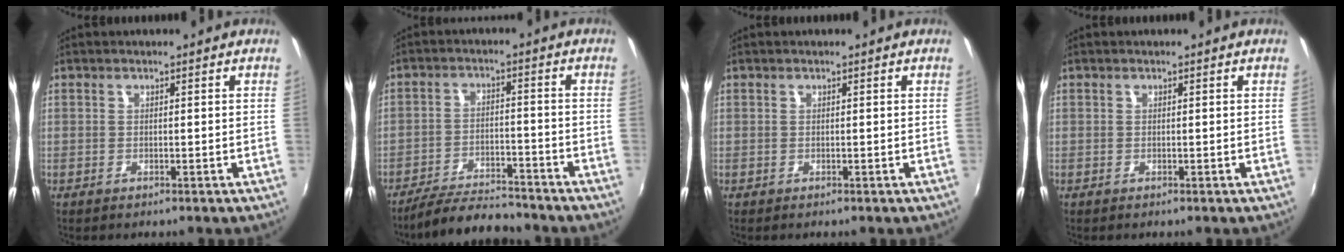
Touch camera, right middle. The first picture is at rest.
{"total": 9.8, "force": [-9.1, 1.8, 3.1], "torque": [-0.084, -0.002, -0.145]}
{"total": 0.0}
{"total": 0.0}